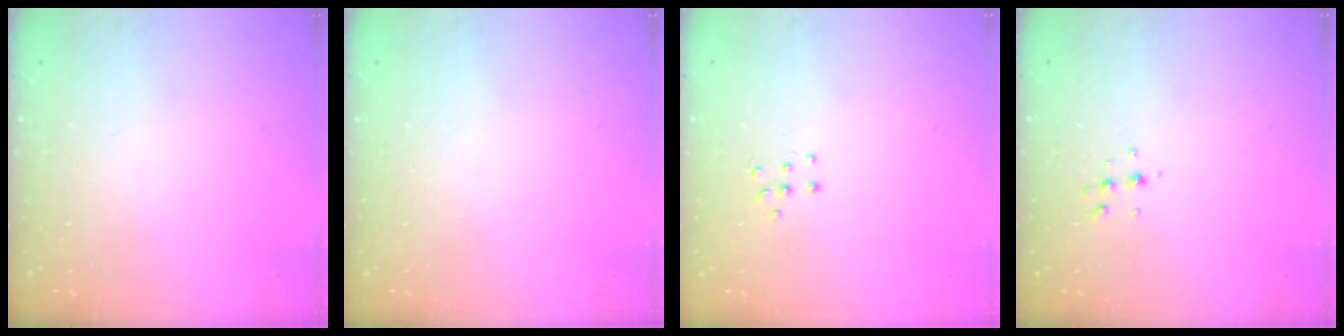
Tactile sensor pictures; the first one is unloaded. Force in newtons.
{"total": 0.0}
{"total": 5.0, "press": 4.9, "slide": 0.5}
{"total": 4.7, "press": 4.6, "slide": 1.0}